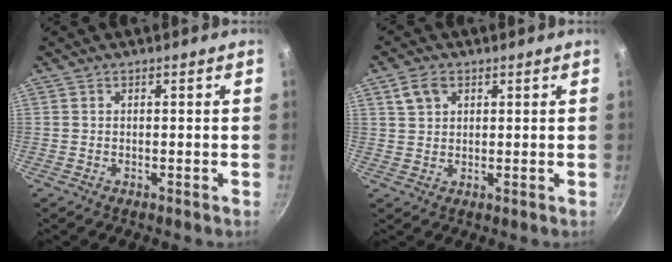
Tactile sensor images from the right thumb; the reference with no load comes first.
{"total": 4.4, "force": [2.0, 3.0, 2.4], "torque": [-0.032, 0.001, 0.038]}